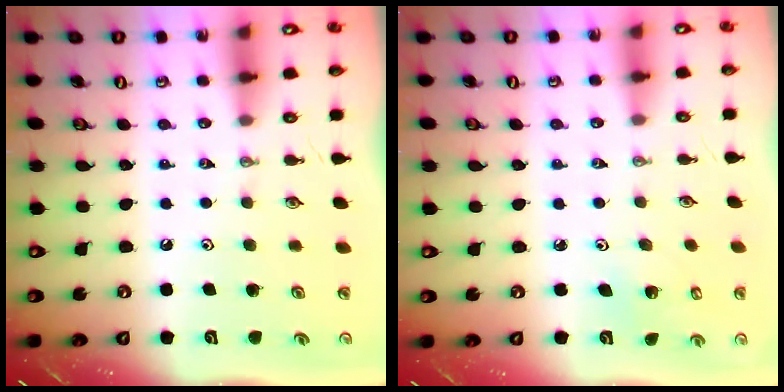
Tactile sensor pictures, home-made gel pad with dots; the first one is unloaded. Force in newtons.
{"total": 1.9, "press": 1.9, "slide": 0.1}